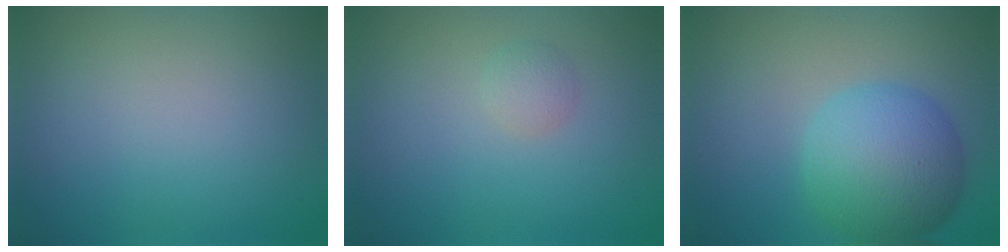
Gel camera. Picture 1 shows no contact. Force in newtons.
{"total": 1.2, "press": 1.2, "slide": 0.1}
{"total": 7.5, "press": 7.5, "slide": 0.1}